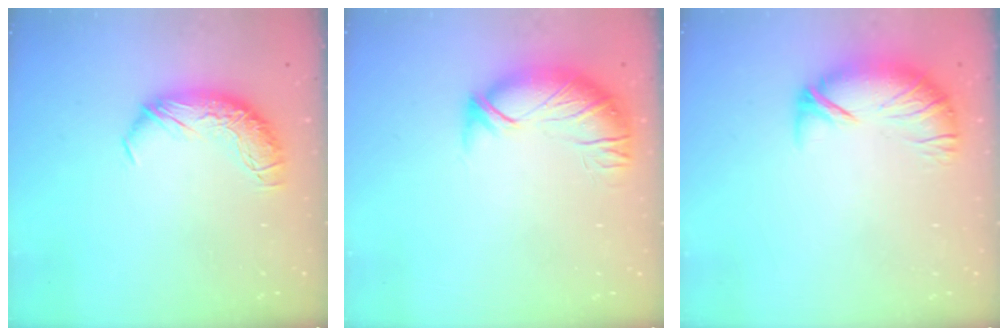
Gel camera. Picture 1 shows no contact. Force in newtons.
{"total": 3.0, "press": 1.6, "slide": 2.6}
{"total": 4.2, "press": 3.5, "slide": 2.2}